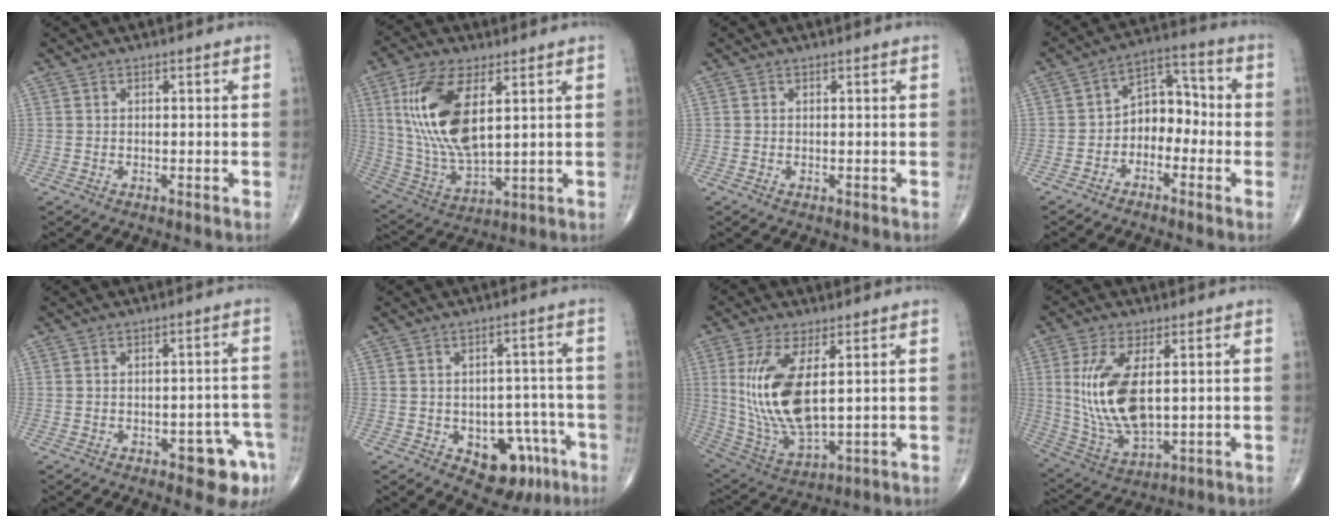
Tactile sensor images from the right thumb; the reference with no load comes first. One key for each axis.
{"total": 17.3, "fx": 5.0, "fy": 7.7, "fz": 14.7, "tx": -0.302, "ty": -0.019, "tz": 0.106}
{"total": 0.0}
{"total": 8.2, "fx": -2.2, "fy": 5.9, "fz": 5.4, "tx": -0.050, "ty": 0.045, "tz": -0.052}
{"total": 7.2, "fx": -3.6, "fy": 3.1, "fz": 5.4, "tx": -0.039, "ty": 0.022, "tz": -0.038}
{"total": 10.5, "fx": -4.6, "fy": 6.8, "fz": 6.6, "tx": -0.045, "ty": 0.032, "tz": -0.050}
{"total": 15.8, "fx": 3.0, "fy": 6.6, "fz": 14.1, "tx": -0.291, "ty": -0.024, "tz": 0.075}
{"total": 14.6, "fx": 2.1, "fy": 6.9, "fz": 12.6, "tx": -0.258, "ty": -0.016, "tz": 0.057}